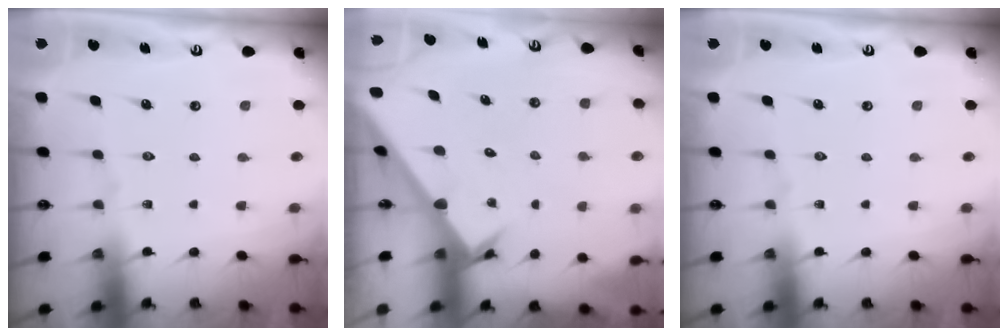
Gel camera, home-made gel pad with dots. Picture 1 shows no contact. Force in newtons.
{"total": 2.5, "press": 2.5, "slide": 0.3}
{"total": 0.0}